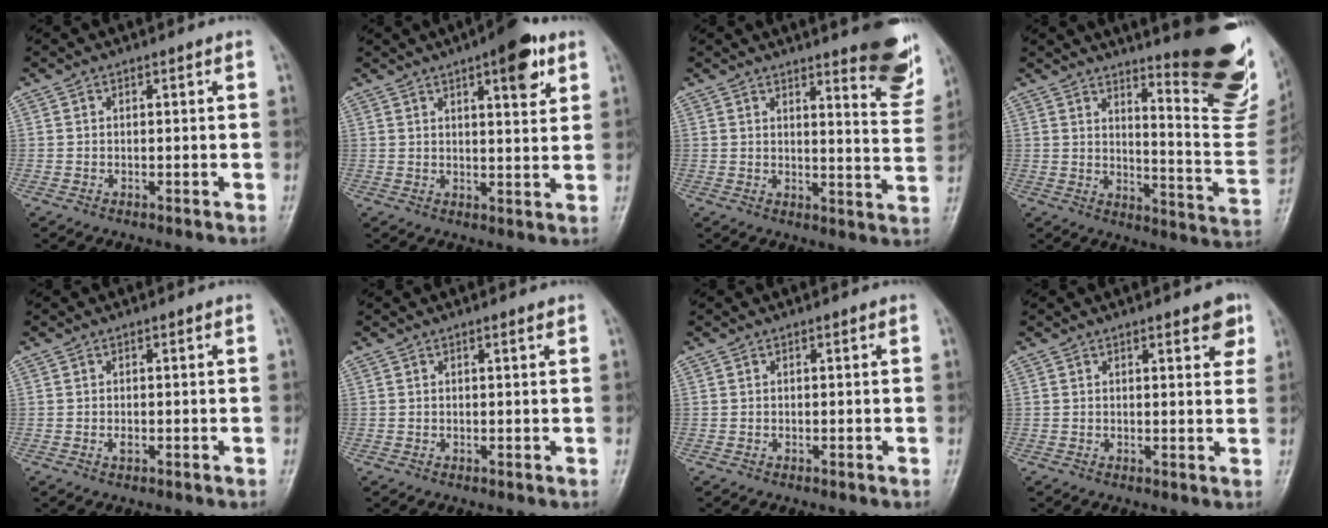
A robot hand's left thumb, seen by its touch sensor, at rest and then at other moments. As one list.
[{"total": 9.2, "force": [4.9, 2.9, 7.3], "torque": [-0.082, -0.019, 0.063]}, {"total": 13.5, "force": [9.4, 3.0, 9.2], "torque": [-0.081, -0.064, 0.110]}, {"total": 22.5, "force": [15.3, 4.4, 15.9], "torque": [-0.172, -0.134, 0.195]}, {"total": 0.9, "force": [-0.2, 0.6, 0.7], "torque": [-0.011, -0.002, -0.003]}, {"total": 0.9, "force": [0.7, 0.1, 0.6], "torque": [-0.007, -0.003, 0.009]}, {"total": 0.0}, {"total": 4.8, "force": [2.7, 1.8, 3.6], "torque": [-0.025, -0.011, 0.029]}]